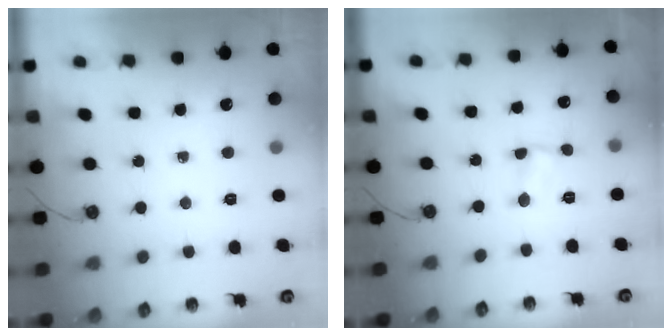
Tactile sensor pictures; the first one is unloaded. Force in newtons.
{"total": 1.8, "press": 1.8, "slide": 0.2}